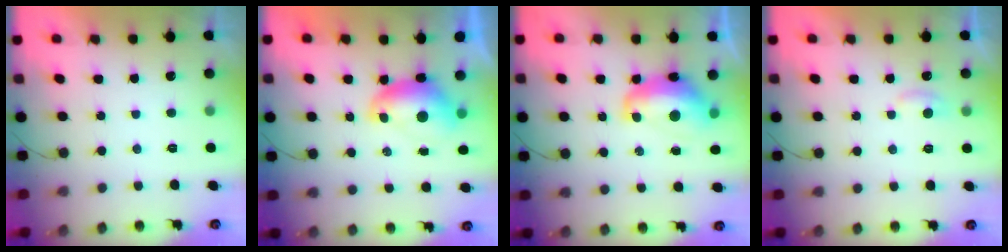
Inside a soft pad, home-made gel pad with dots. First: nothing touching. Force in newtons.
{"total": 7.8, "press": 7.8, "slide": 0.9}
{"total": 12.2, "press": 12.1, "slide": 1.0}
{"total": 4.1, "press": 4.1, "slide": 0.5}